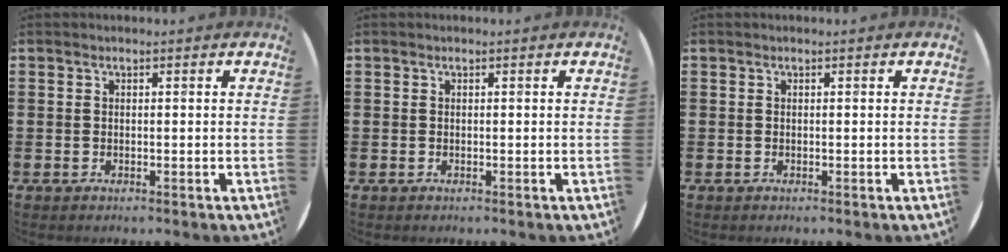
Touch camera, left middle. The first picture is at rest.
{"total": 0.0}
{"total": 0.0}